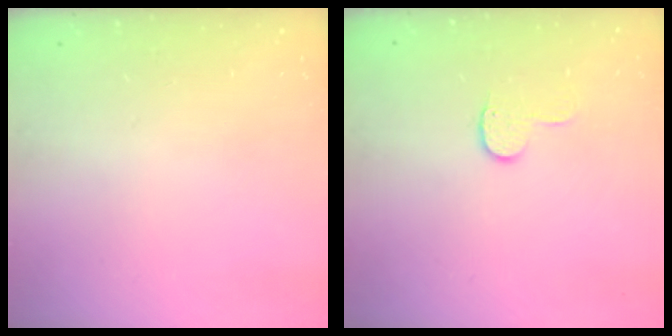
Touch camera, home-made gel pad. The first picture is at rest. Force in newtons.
{"total": 5.5, "press": 5.5, "slide": 0.6}